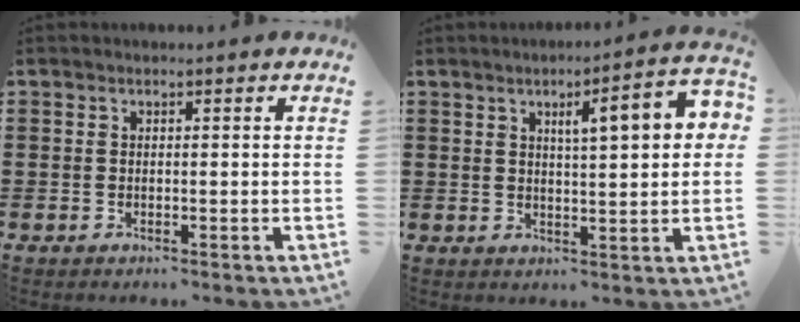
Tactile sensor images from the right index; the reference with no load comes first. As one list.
[{"total": 7.0, "force": [2.3, 1.4, 6.5], "torque": [-0.103, -0.004, 0.030]}]